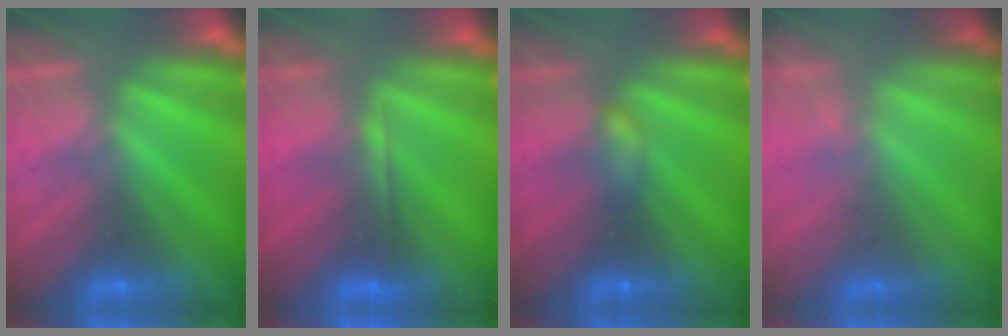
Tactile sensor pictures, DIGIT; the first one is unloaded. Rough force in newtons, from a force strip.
{"total": 1.7}
{"total": 2.3}
{"total": 1.5}